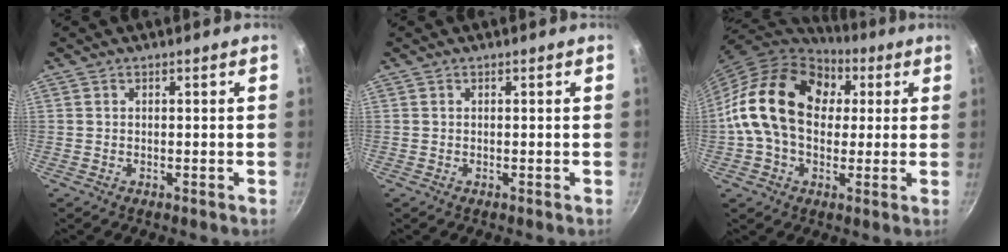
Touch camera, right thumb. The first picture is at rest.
{"total": 0.0}
{"total": 20.7, "force": [3.2, 14.8, 14.2], "torque": [-0.230, 0.029, 0.041]}